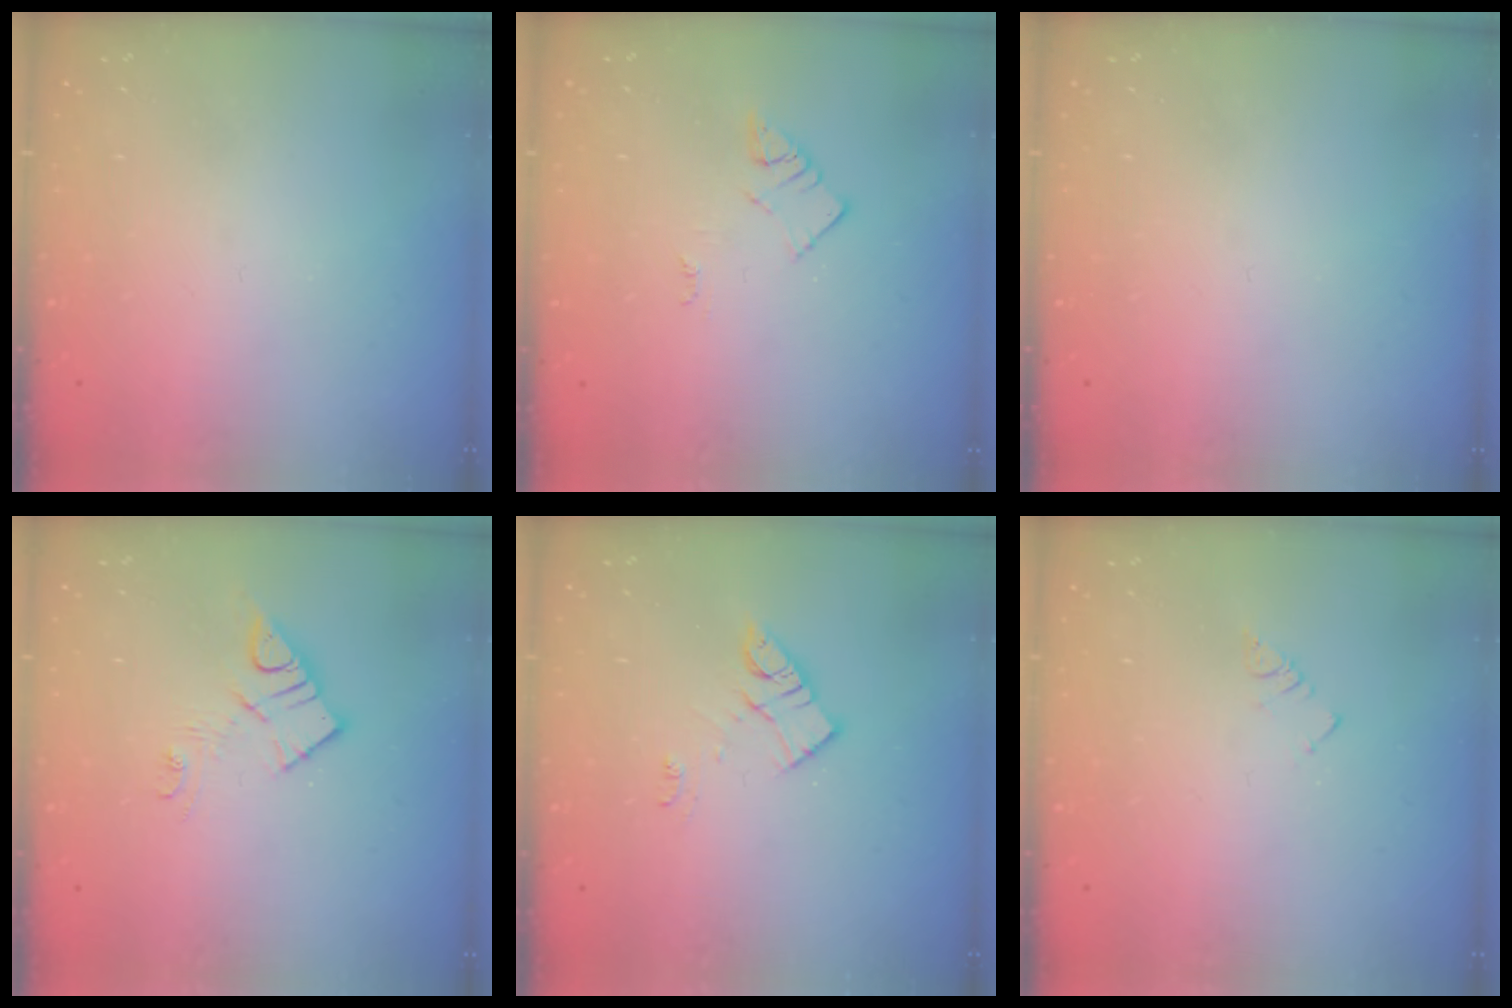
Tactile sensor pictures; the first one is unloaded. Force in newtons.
{"total": 2.3, "press": 2.3, "slide": 0.3}
{"total": 0.0}
{"total": 9.9, "press": 9.9, "slide": 0.6}
{"total": 10.2, "press": 10.2, "slide": 0.5}
{"total": 3.0, "press": 2.9, "slide": 0.4}